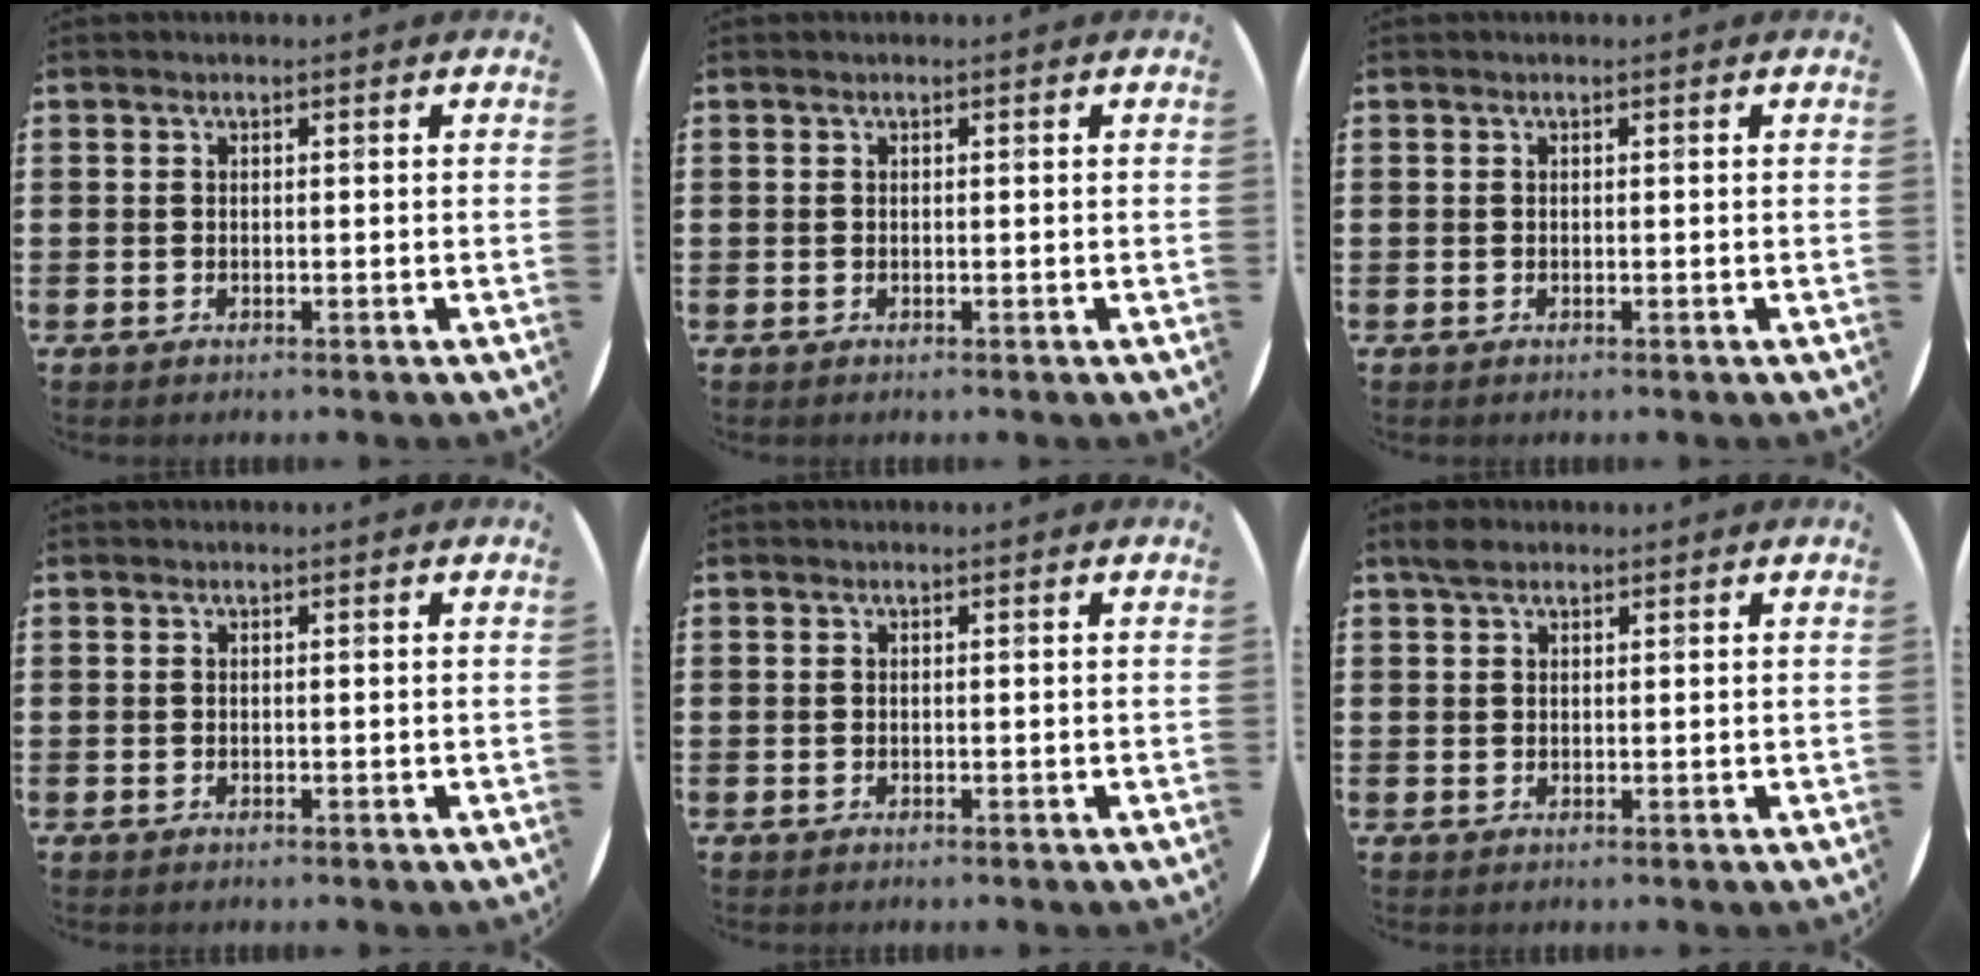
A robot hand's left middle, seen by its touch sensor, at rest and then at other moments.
{"total": 0.0}
{"total": 0.0}
{"total": 0.0}
{"total": 0.0}
{"total": 1.9, "force": [1.5, 0.8, 0.8], "torque": [-0.010, 0.002, 0.026]}